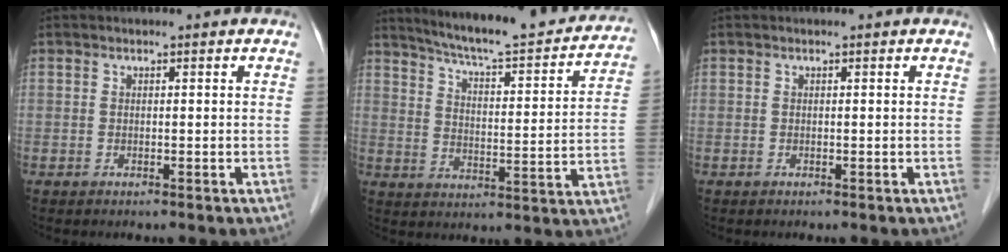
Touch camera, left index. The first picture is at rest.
{"total": 20.9, "force": [19.1, 2.1, 8.3], "torque": [-0.121, -0.030, 0.251]}
{"total": 0.0}